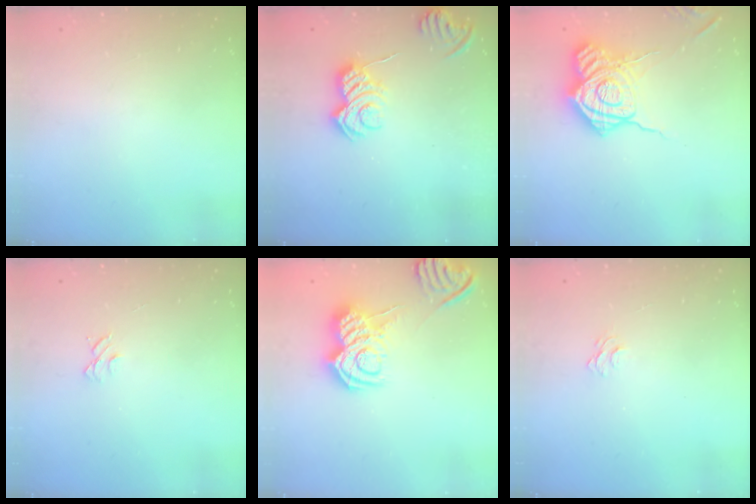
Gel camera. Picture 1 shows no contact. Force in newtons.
{"total": 7.8, "press": 7.7, "slide": 0.9}
{"total": 19.7, "press": 19.7, "slide": 1.0}
{"total": 4.0, "press": 4.0, "slide": 0.3}
{"total": 11.4, "press": 11.4, "slide": 0.6}
{"total": 3.5, "press": 3.5, "slide": 0.3}